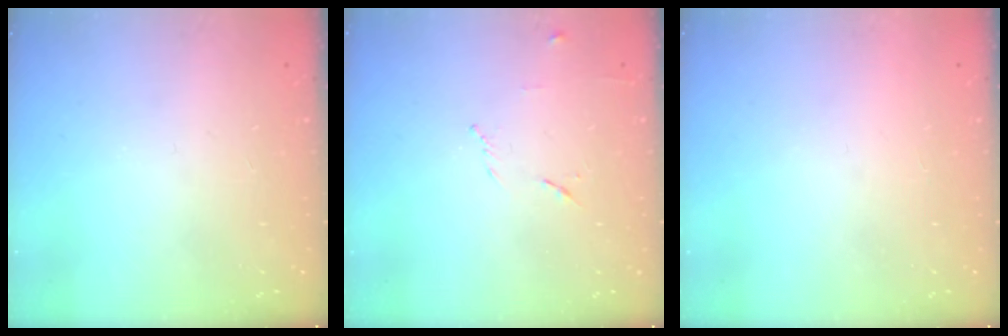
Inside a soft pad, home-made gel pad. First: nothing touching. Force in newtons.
{"total": 5.9, "press": 5.8, "slide": 1.1}
{"total": 1.5, "press": 1.5, "slide": 0.1}